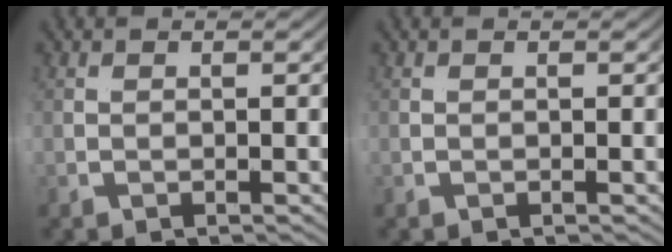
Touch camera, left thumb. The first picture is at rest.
{"total": 0.0}